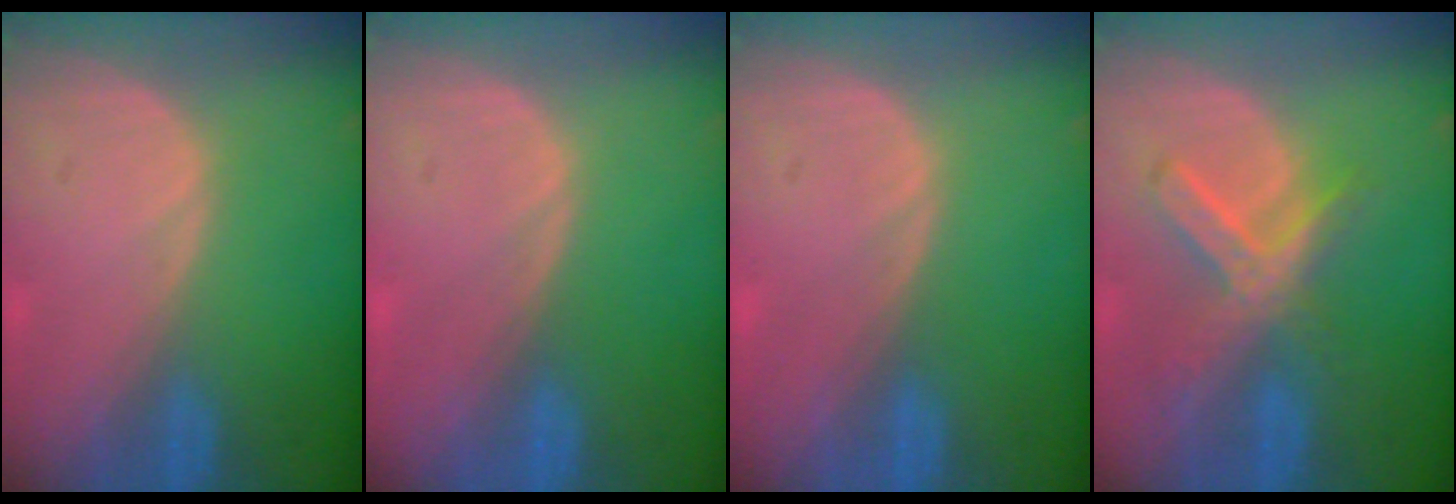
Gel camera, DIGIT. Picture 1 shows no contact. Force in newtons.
{"total": 0.0}
{"total": 0.0}
{"total": 7.3, "press": 6.3, "slide": 3.7}